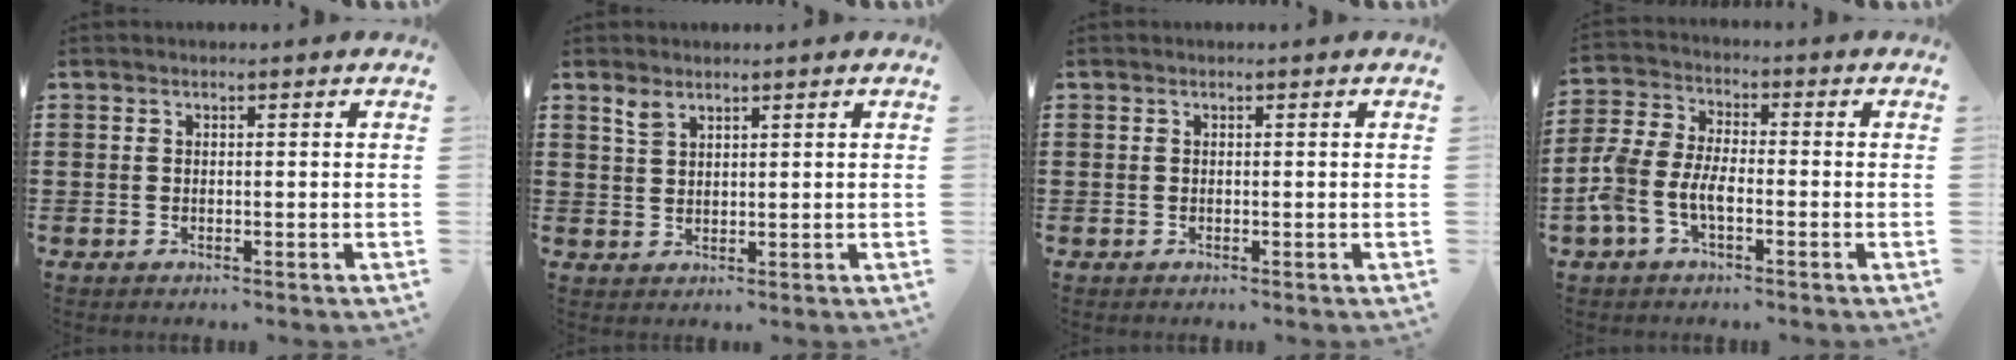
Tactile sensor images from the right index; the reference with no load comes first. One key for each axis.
{"total": 2.2, "fx": 1.8, "fy": 0.9, "fz": 0.9, "tx": -0.023, "ty": 0.001, "tz": 0.034}
{"total": 0.0}
{"total": 6.1, "fx": -2.7, "fy": 3.1, "fz": 4.6, "tx": -0.131, "ty": -0.004, "tz": -0.062}